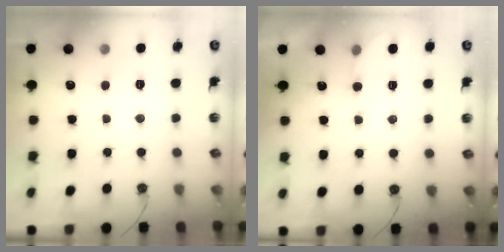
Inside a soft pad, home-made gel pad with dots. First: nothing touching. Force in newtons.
{"total": 3.3, "press": 3.3, "slide": 0.3}